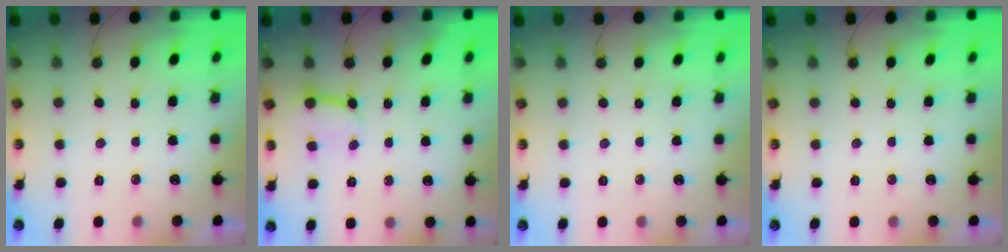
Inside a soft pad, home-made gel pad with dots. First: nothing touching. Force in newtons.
{"total": 3.6, "press": 3.6, "slide": 0.4}
{"total": 0.0}
{"total": 0.0}